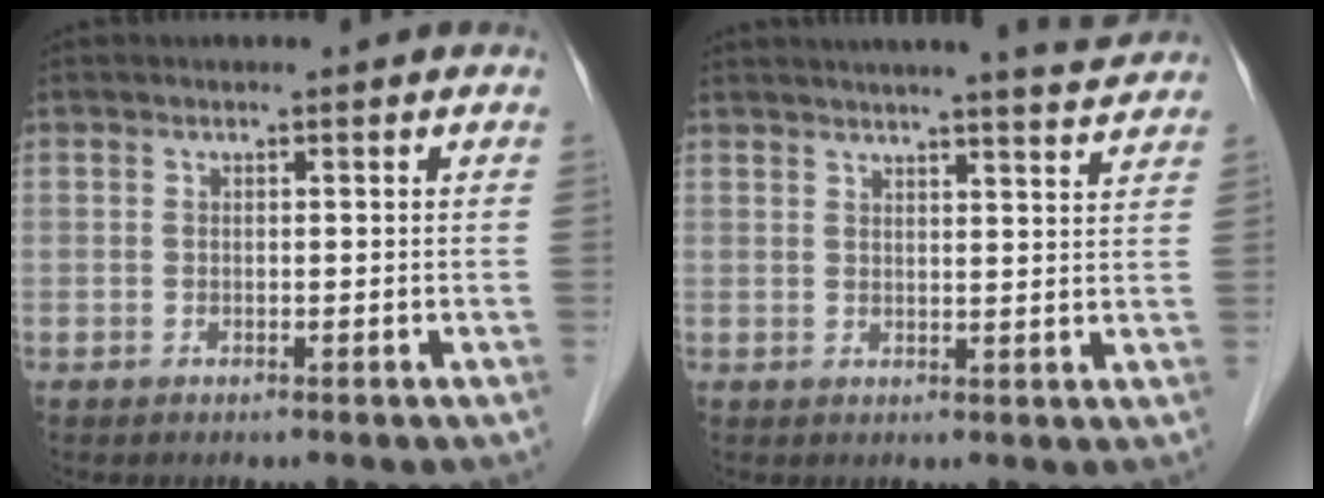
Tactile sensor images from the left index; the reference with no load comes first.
{"total": 9.8, "force": [9.2, -0.4, 3.4], "torque": [-0.051, 0.004, 0.106]}